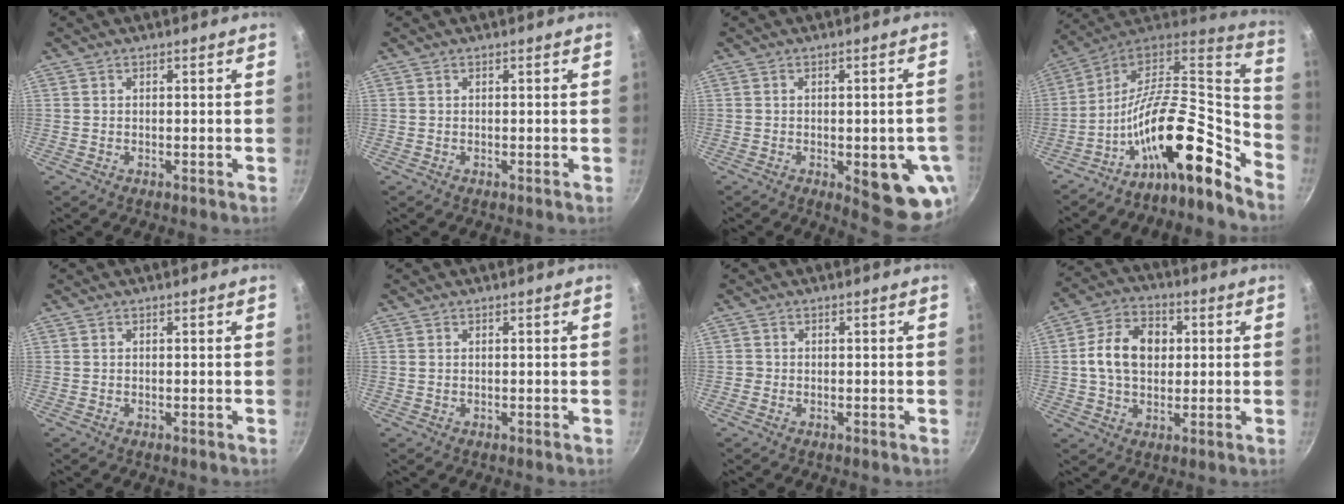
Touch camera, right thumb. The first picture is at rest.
{"total": 0.0}
{"total": 12.3, "force": [-3.3, 4.5, 11.0], "torque": [-0.092, 0.000, -0.035]}
{"total": 20.2, "force": [-12.6, 6.8, 14.2], "torque": [-0.172, 0.090, -0.242]}
{"total": 0.0}
{"total": 0.0}
{"total": 0.7, "force": [-0.3, 0.7, 0.1], "torque": [0.000, 0.001, -0.007]}
{"total": 11.8, "force": [1.4, 8.6, 7.9], "torque": [-0.117, 0.015, 0.012]}